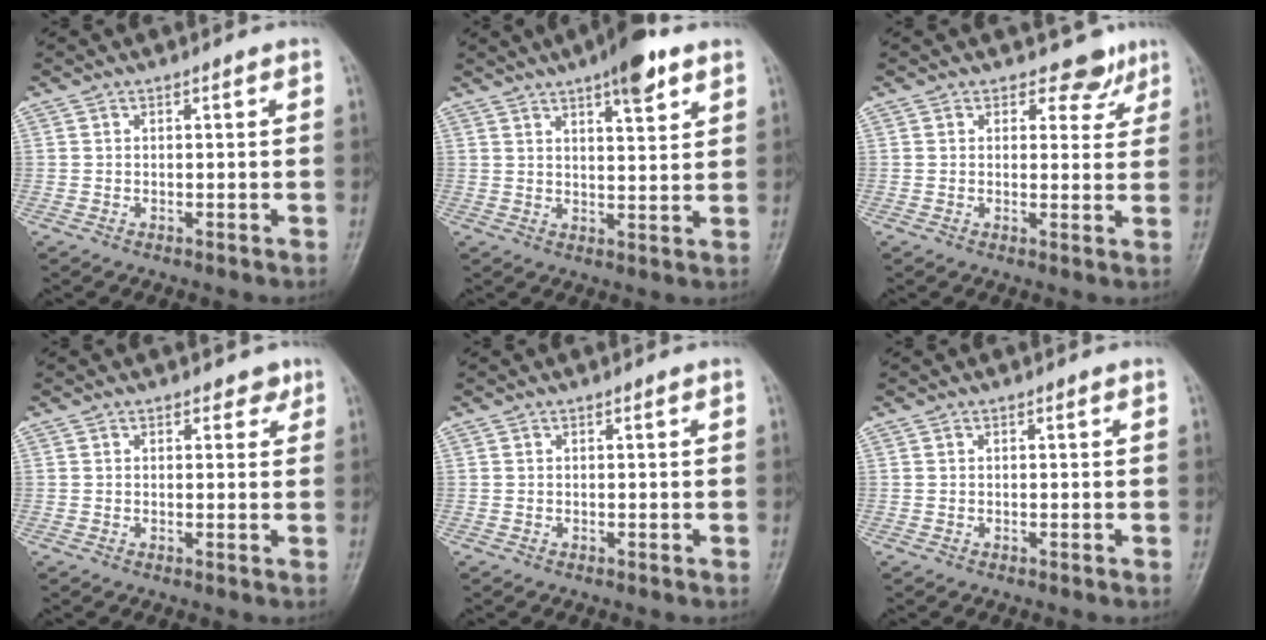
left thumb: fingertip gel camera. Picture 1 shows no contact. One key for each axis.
{"total": 9.2, "fx": 5.5, "fy": 2.8, "fz": 6.9, "tx": -0.083, "ty": -0.022, "tz": 0.076}
{"total": 4.5, "fx": 3.3, "fy": 2.9, "fz": 0.9, "tx": 0.018, "ty": -0.022, "tz": 0.036}
{"total": 2.1, "fx": 1.4, "fy": 1.4, "fz": 0.8, "tx": 0.010, "ty": -0.004, "tz": 0.012}
{"total": 0.0}
{"total": 0.0}